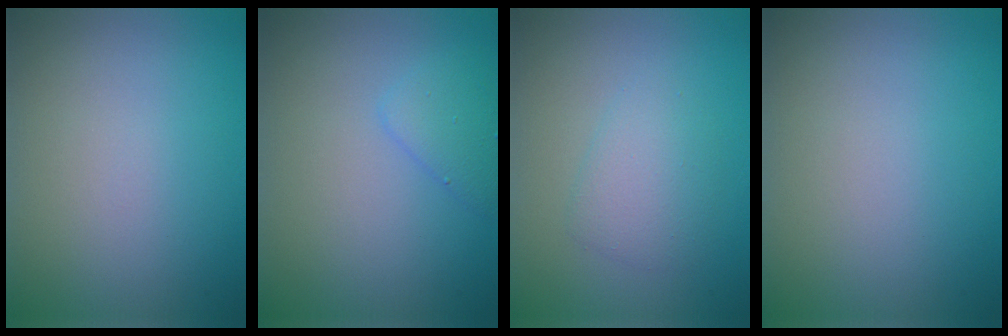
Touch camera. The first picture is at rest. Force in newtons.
{"total": 1.9, "press": 1.9, "slide": 0.0}
{"total": 2.4, "press": 2.4, "slide": 0.0}
{"total": 0.0}